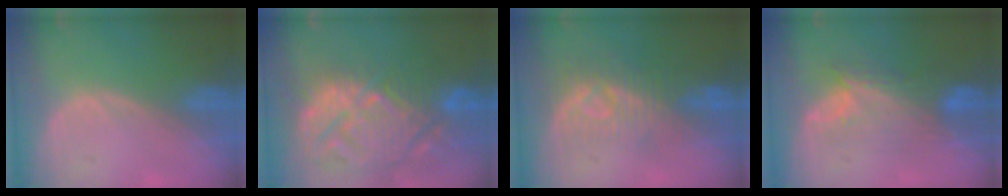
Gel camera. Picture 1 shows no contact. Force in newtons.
{"total": 14.9, "press": 12.8, "slide": 7.7}
{"total": 8.2, "press": 7.5, "slide": 3.4}
{"total": 7.7, "press": 7.3, "slide": 2.5}